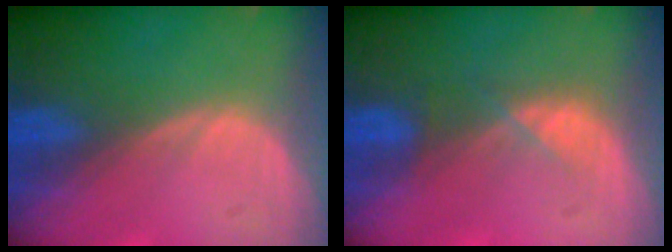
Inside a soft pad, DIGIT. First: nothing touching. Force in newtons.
{"total": 2.6, "press": 2.5, "slide": 0.8}